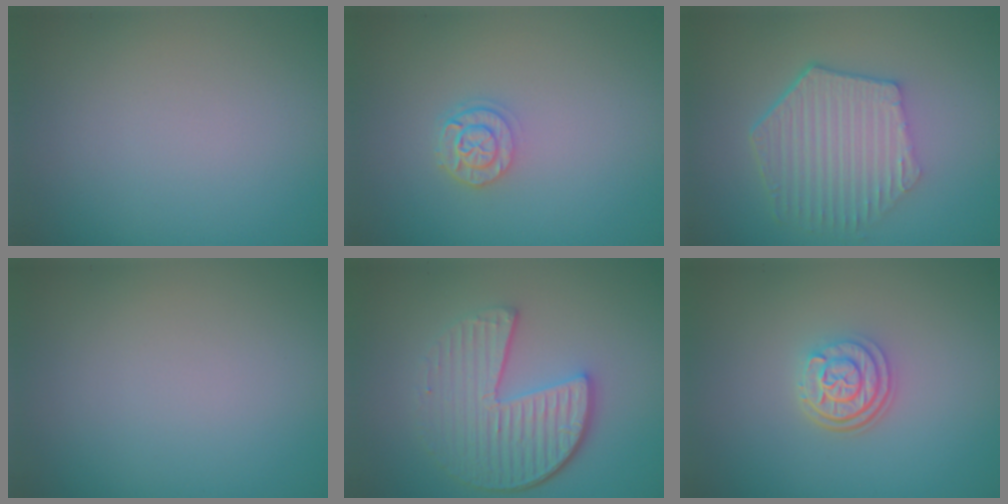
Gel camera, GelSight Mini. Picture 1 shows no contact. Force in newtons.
{"total": 2.2, "press": 1.8, "slide": 1.2}
{"total": 5.7, "press": 4.3, "slide": 3.8}
{"total": 0.0}
{"total": 5.4, "press": 4.1, "slide": 3.6}
{"total": 3.1, "press": 2.5, "slide": 1.9}